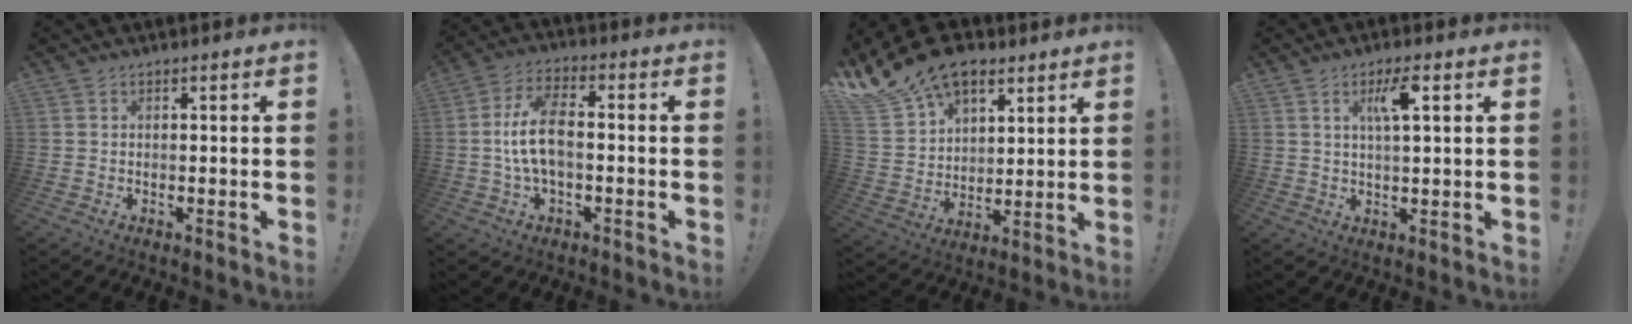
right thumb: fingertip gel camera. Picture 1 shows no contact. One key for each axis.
{"total": 11.3, "fx": -0.9, "fy": 5.3, "fz": 10.0, "tx": -0.205, "ty": 0.013, "tz": -0.014}
{"total": 17.6, "fx": 12.3, "fy": 10.1, "fz": 7.5, "tx": -0.146, "ty": -0.072, "tz": 0.234}
{"total": 6.6, "fx": 3.0, "fy": 1.2, "fz": 5.8, "tx": -0.097, "ty": -0.001, "tz": 0.044}